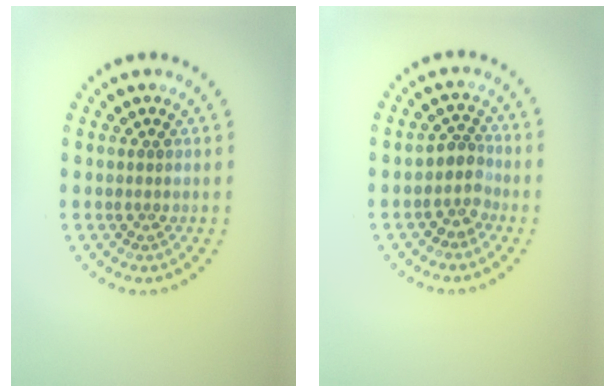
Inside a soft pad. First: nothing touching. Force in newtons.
{"total": 2.1, "press": 1.6, "slide": 1.3}